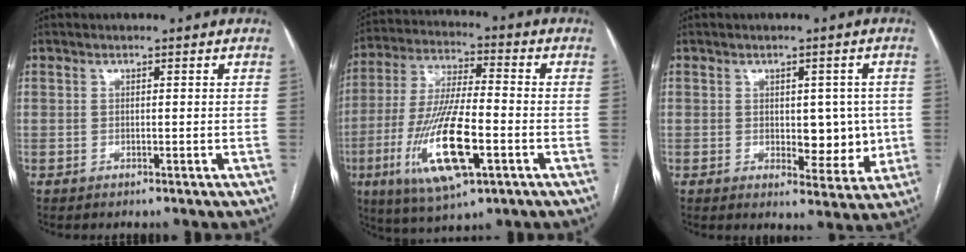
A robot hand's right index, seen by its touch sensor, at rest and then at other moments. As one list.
[{"total": 16.4, "force": [-5.5, 3.4, 15.1], "torque": [-0.311, -0.019, -0.093]}, {"total": 6.9, "force": [0.1, 3.9, 5.7], "torque": [-0.058, 0.003, 0.012]}]